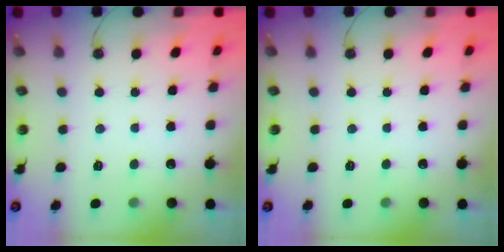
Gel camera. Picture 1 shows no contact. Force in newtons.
{"total": 0.0}